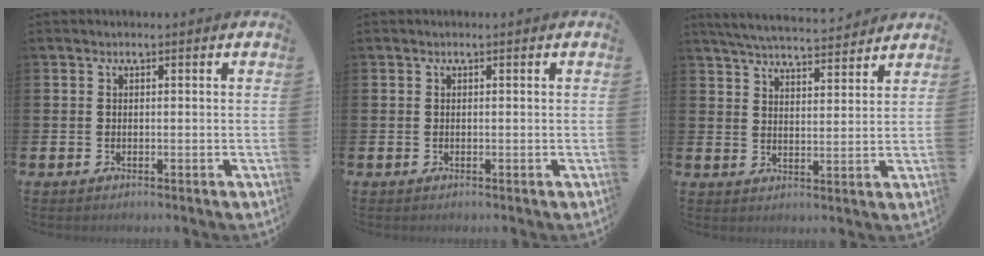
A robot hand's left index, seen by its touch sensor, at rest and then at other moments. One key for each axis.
{"total": 0.0}
{"total": 5.7, "fx": 5.5, "fy": 0.5, "fz": 1.0, "tx": -0.030, "ty": -0.035, "tz": 0.097}